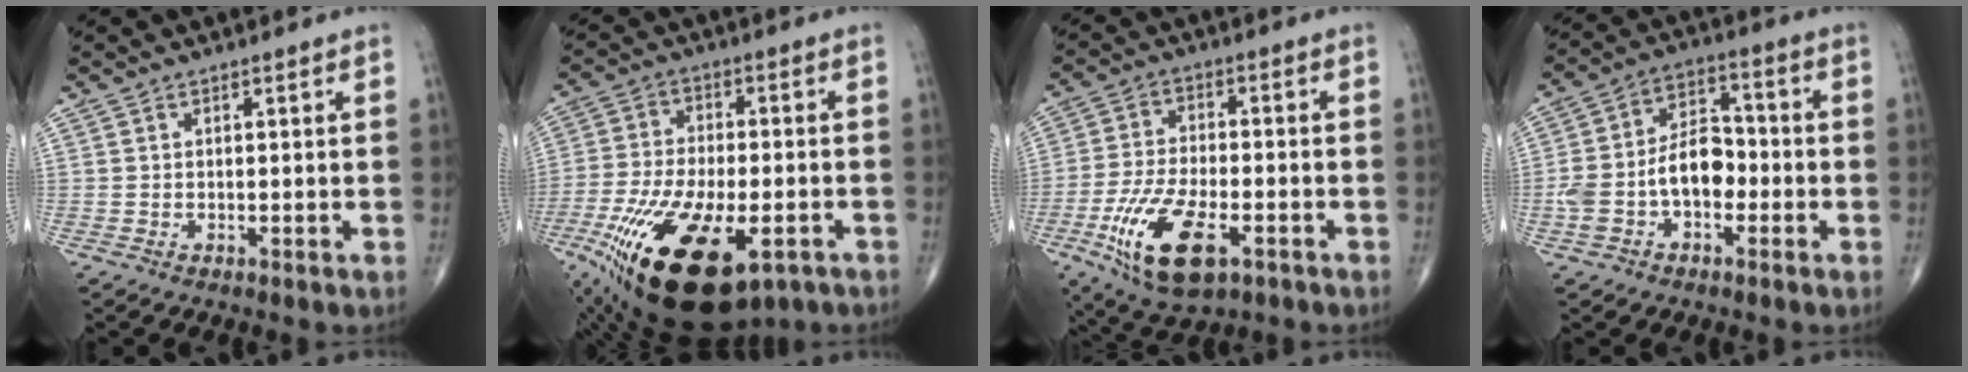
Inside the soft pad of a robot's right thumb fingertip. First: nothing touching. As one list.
[{"total": 23.0, "force": [-10.3, 10.3, 17.8], "torque": [-0.350, -0.003, -0.161]}, {"total": 15.0, "force": [-6.2, 6.6, 12.0], "torque": [-0.235, 0.006, -0.105]}, {"total": 12.1, "force": [-2.7, 7.5, 9.1], "torque": [-0.164, 0.047, -0.056]}]